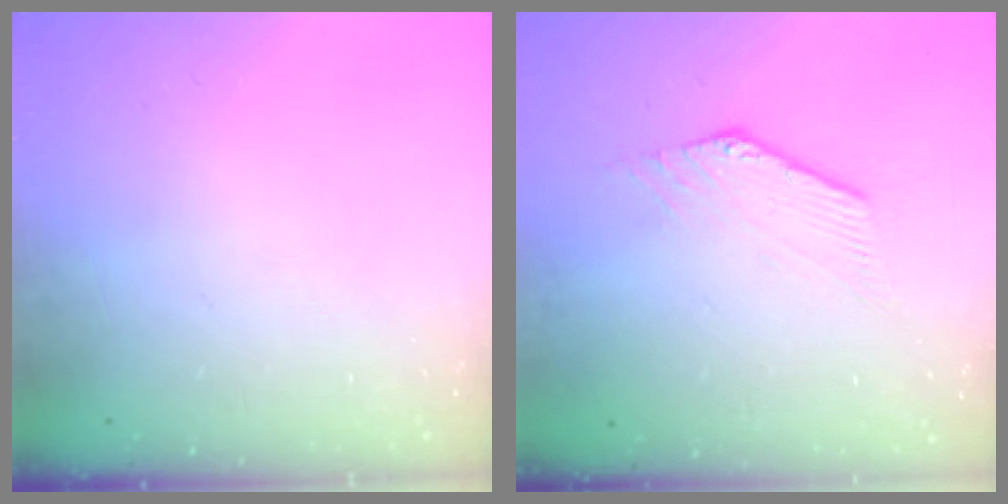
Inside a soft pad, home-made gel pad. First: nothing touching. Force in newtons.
{"total": 0.5, "press": 0.5, "slide": 0.2}